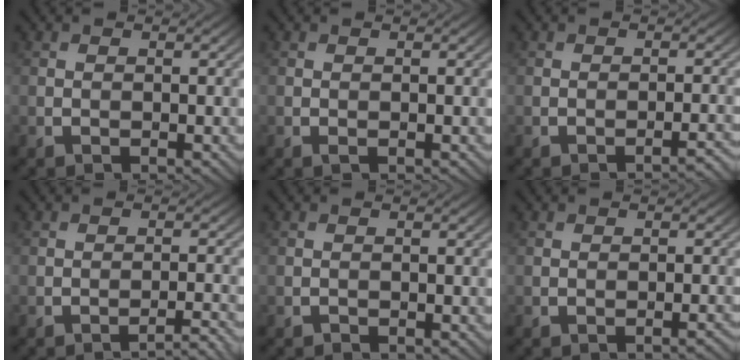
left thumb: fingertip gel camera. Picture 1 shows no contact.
{"total": 0.6, "force": [-0.2, 0.2, 0.5], "torque": [-0.009, 0.002, -0.005]}
{"total": 1.8, "force": [-1.6, -0.6, 0.5], "torque": [-0.008, 0.008, -0.023]}
{"total": 2.2, "force": [-2.0, -0.7, 0.6], "torque": [-0.010, 0.009, -0.032]}
{"total": 0.7, "force": [-0.6, -0.3, -0.2], "torque": [0.004, 0.001, -0.012]}
{"total": 1.2, "force": [-1.0, -0.3, 0.4], "torque": [-0.008, 0.004, -0.016]}